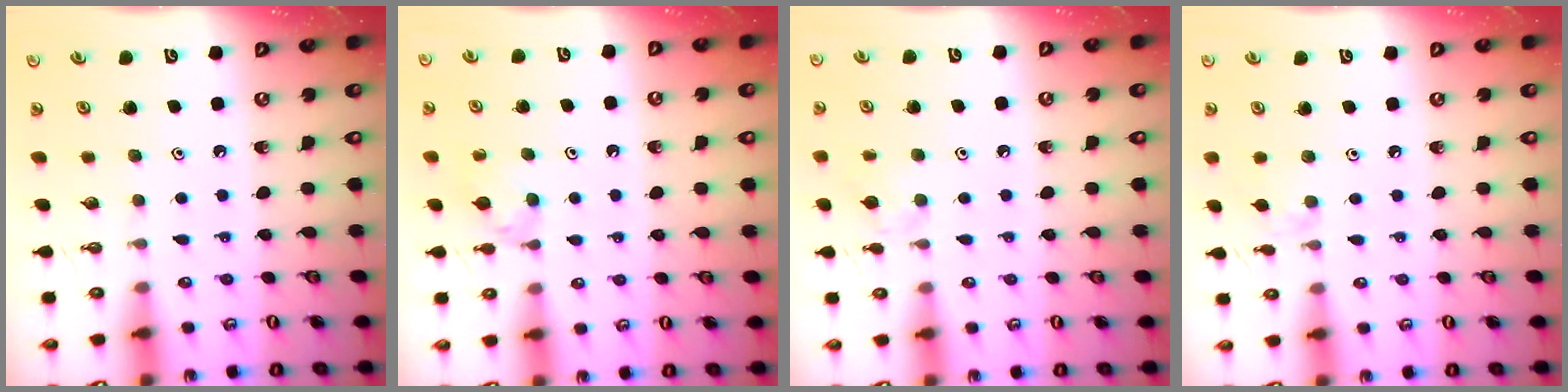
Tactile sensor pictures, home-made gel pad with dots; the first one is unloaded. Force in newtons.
{"total": 3.1, "press": 3.0, "slide": 0.7}
{"total": 6.6, "press": 6.5, "slide": 1.1}
{"total": 2.6, "press": 2.6, "slide": 0.5}